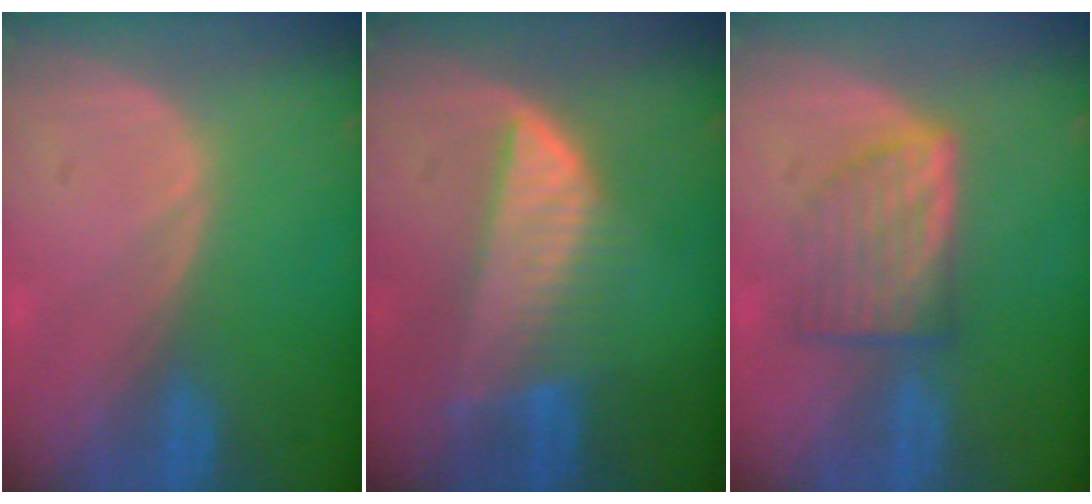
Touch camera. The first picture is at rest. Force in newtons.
{"total": 7.5, "press": 6.8, "slide": 3.2}
{"total": 6.2, "press": 5.9, "slide": 1.9}